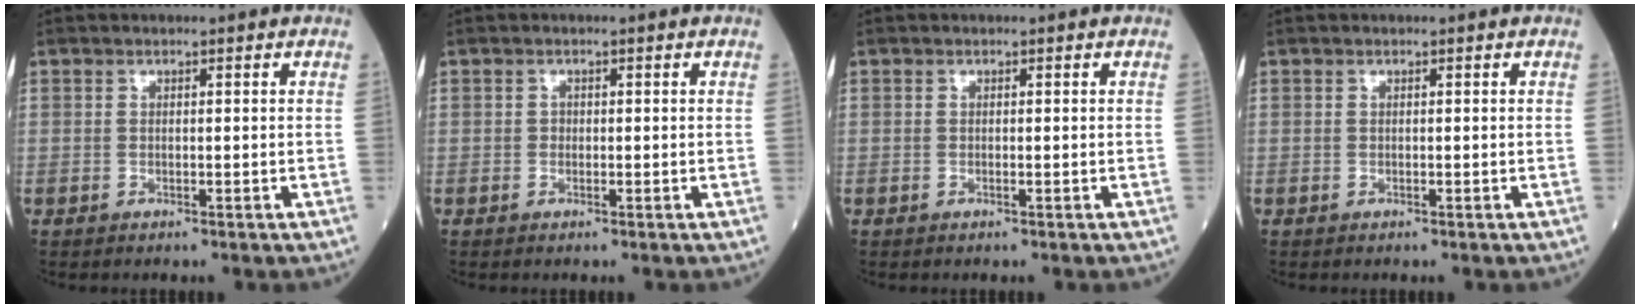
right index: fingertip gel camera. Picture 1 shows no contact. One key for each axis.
{"total": 0.6, "fx": -0.1, "fy": 0.5, "fz": 0.2, "tx": 0.000, "ty": 0.002, "tz": -0.003}
{"total": 0.0}
{"total": 0.0}